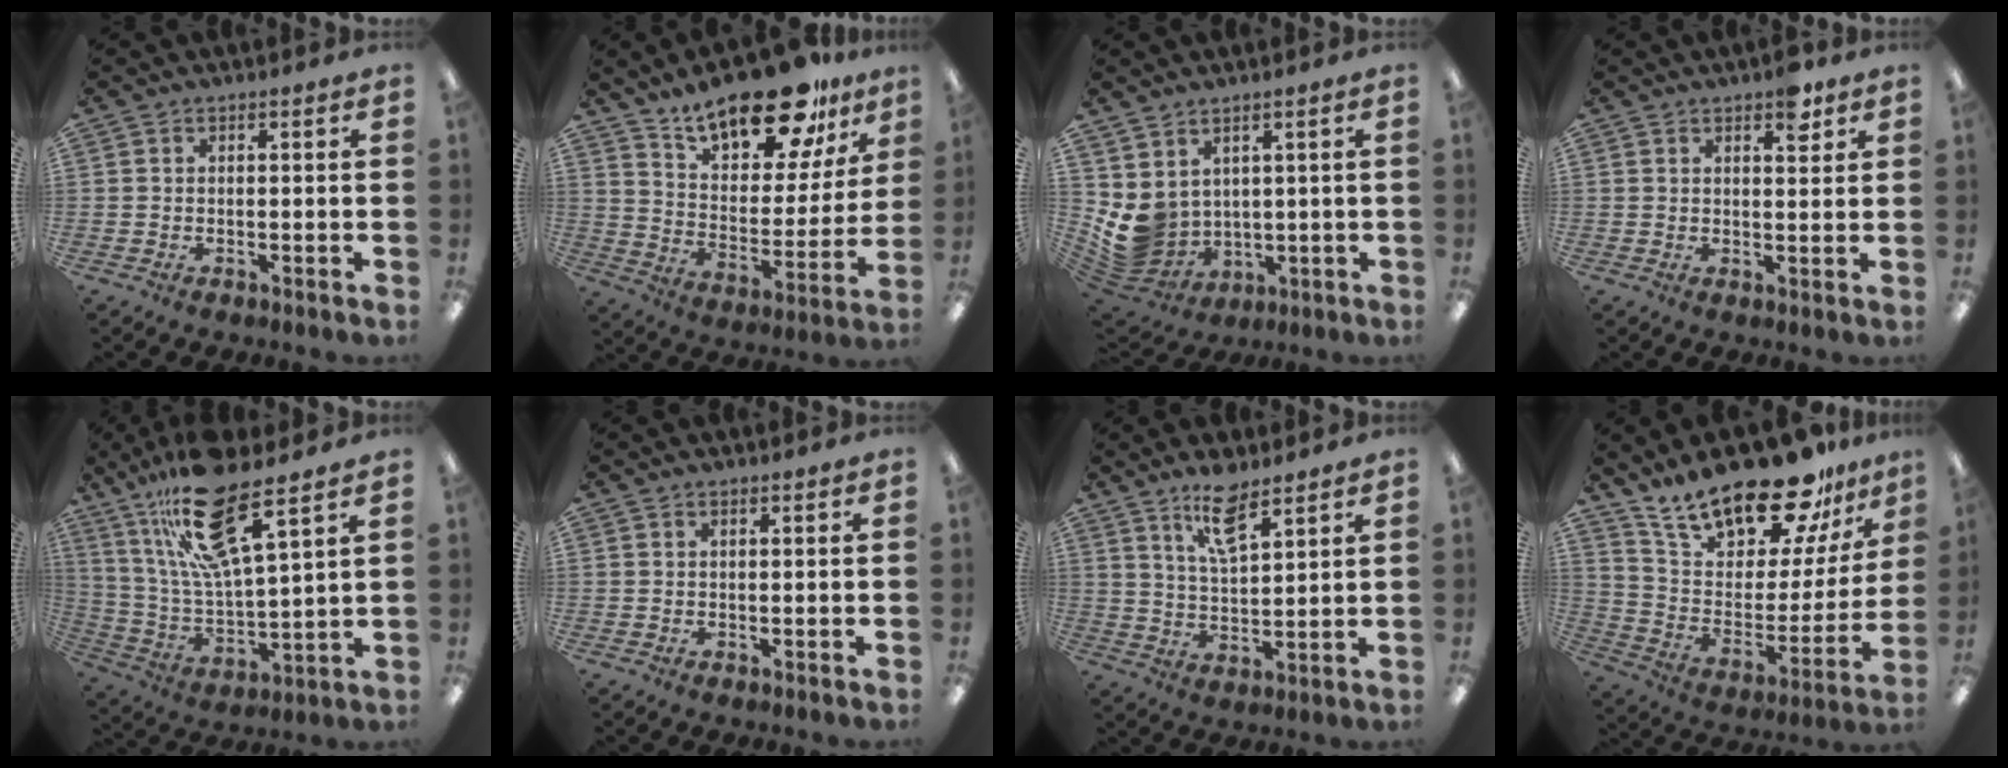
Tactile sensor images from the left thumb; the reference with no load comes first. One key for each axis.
{"total": 21.2, "fx": 16.3, "fy": 8.0, "fz": 10.8, "tx": -0.172, "ty": -0.106, "tz": 0.280}
{"total": 7.4, "fx": 2.5, "fy": 6.3, "fz": 2.9, "tx": -0.092, "ty": -0.033, "tz": 0.058}
{"total": 4.8, "fx": 3.2, "fy": 2.0, "fz": 2.9, "tx": -0.027, "ty": -0.013, "tz": 0.049}
{"total": 20.7, "fx": 14.2, "fy": 5.0, "fz": 14.2, "tx": -0.280, "ty": -0.064, "tz": 0.237}
{"total": 0.0}
{"total": 9.6, "fx": 6.8, "fy": 3.2, "fz": 5.9, "tx": -0.101, "ty": -0.030, "tz": 0.119}
{"total": 23.0, "fx": 19.0, "fy": 7.6, "fz": 10.5, "tx": -0.188, "ty": -0.131, "tz": 0.329}